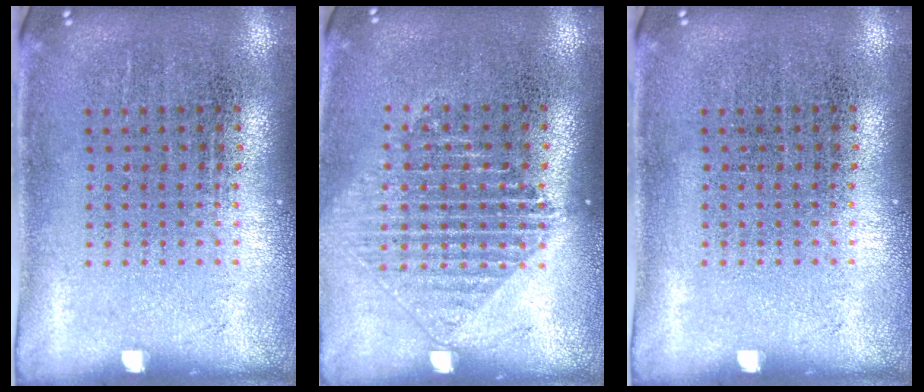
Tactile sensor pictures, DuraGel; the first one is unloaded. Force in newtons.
{"total": 1.3, "press": 1.3, "slide": 0.5}
{"total": 0.0}